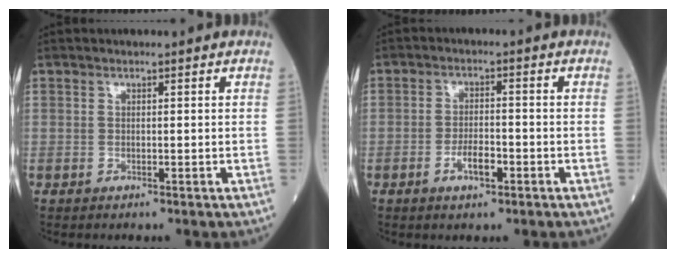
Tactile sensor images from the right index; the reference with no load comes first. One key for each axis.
{"total": 3.9, "fx": -1.8, "fy": 1.3, "fz": 3.2, "tx": -0.059, "ty": 0.004, "tz": -0.032}